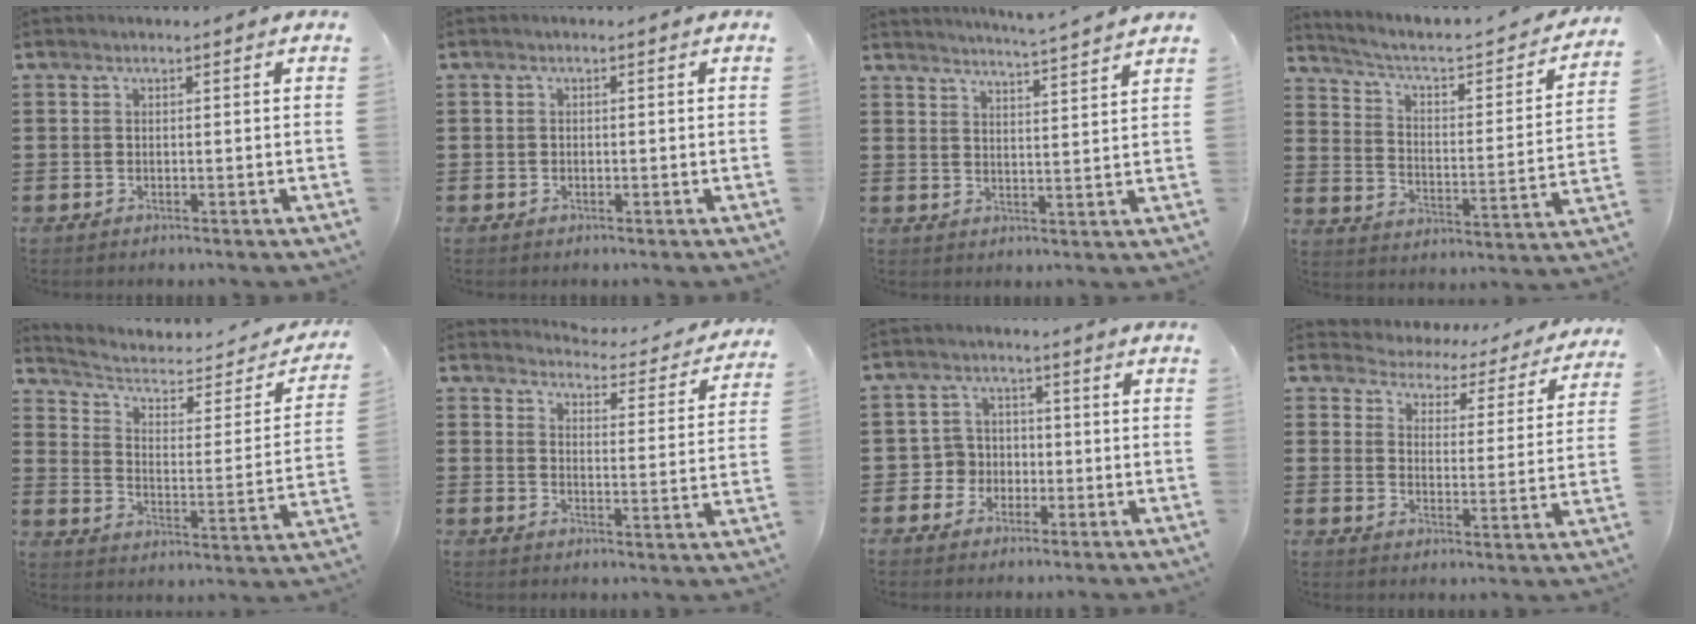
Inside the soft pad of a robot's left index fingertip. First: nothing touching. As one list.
[{"total": 0.5, "force": [-0.3, 0.4, 0.0], "torque": [-0.002, 0.002, -0.007]}, {"total": 3.9, "force": [3.7, -1.0, 0.6], "torque": [-0.025, -0.024, 0.063]}, {"total": 3.4, "force": [2.5, 0.9, 2.0], "torque": [-0.057, -0.028, 0.030]}, {"total": 3.9, "force": [2.4, 2.1, 2.4], "torque": [-0.062, -0.017, 0.031]}, {"total": 4.0, "force": [4.0, 0.3, 0.4], "torque": [-0.015, -0.035, 0.064]}, {"total": 4.2, "force": [-1.6, 3.8, 0.7], "torque": [-0.036, 0.005, -0.037]}, {"total": 3.2, "force": [3.1, 0.7, -0.3], "torque": [-0.018, -0.028, 0.046]}]